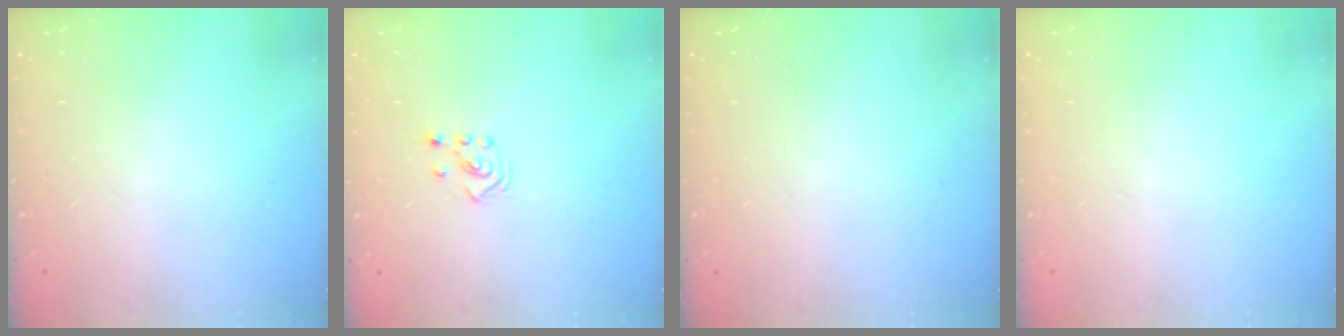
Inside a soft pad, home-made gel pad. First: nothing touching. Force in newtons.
{"total": 2.3, "press": 2.2, "slide": 0.8}
{"total": 0.0}
{"total": 0.0}